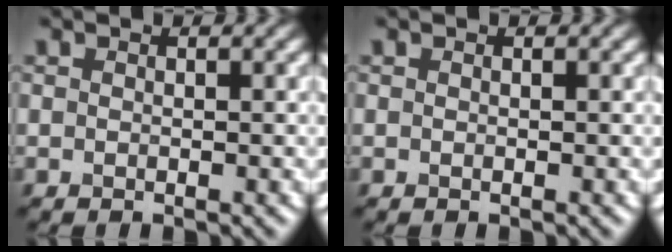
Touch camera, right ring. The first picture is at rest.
{"total": 0.0}